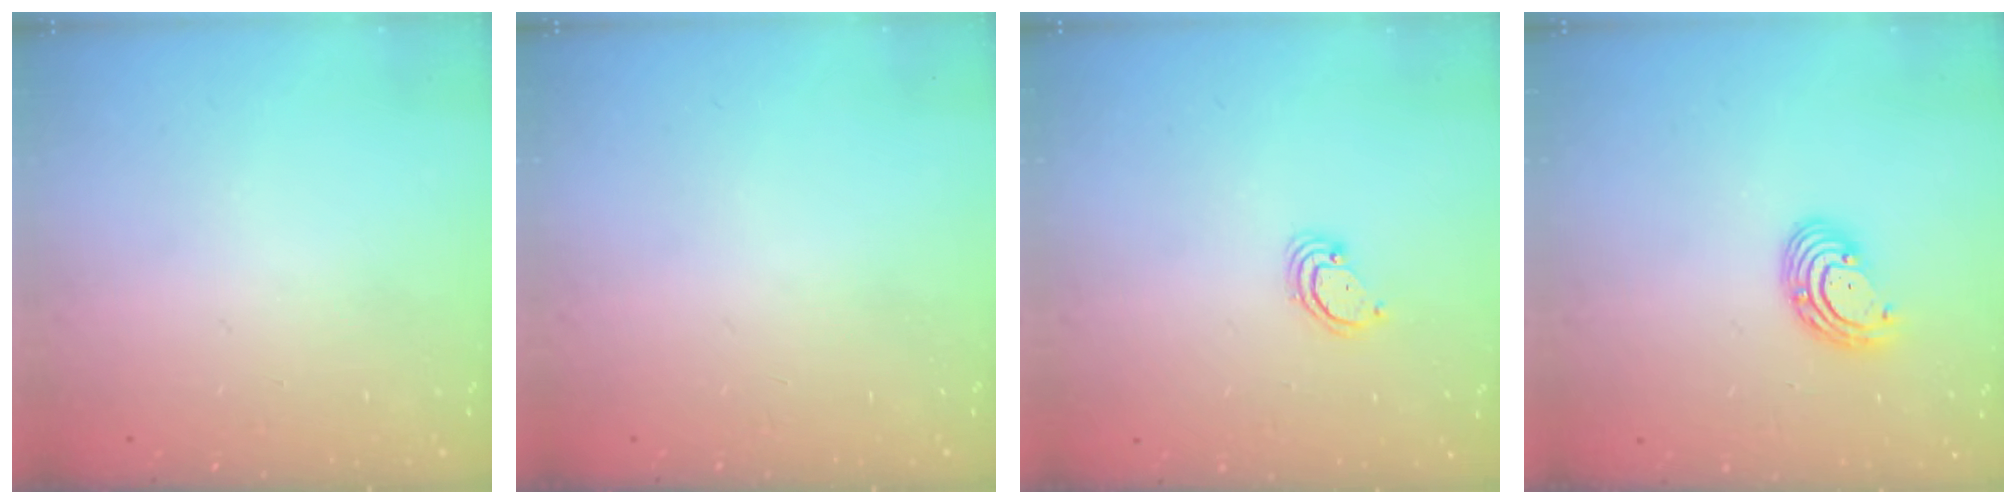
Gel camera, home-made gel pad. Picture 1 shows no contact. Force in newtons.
{"total": 0.0}
{"total": 2.6, "press": 2.6, "slide": 0.2}
{"total": 5.8, "press": 5.8, "slide": 0.7}